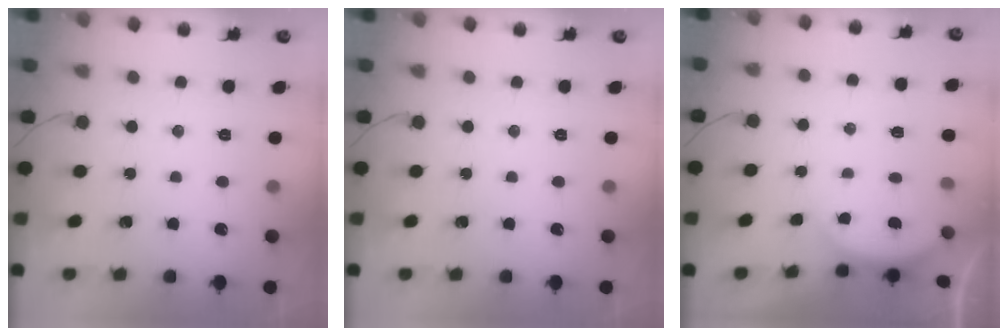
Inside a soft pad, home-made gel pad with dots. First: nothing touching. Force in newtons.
{"total": 0.0}
{"total": 2.3, "press": 2.2, "slide": 0.6}